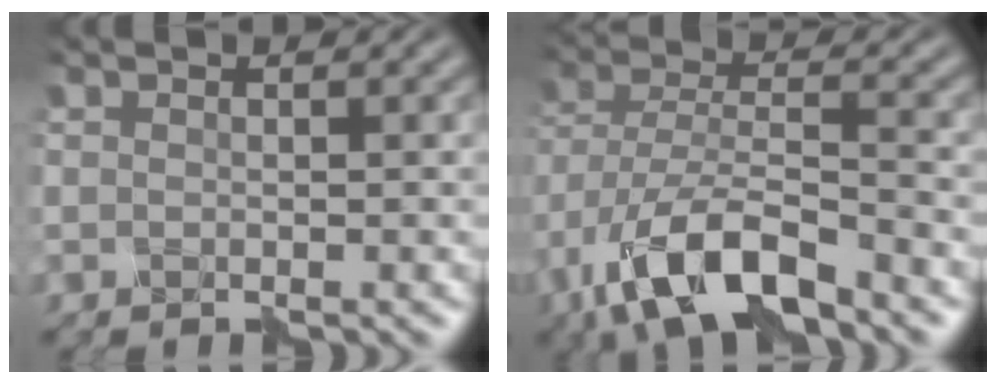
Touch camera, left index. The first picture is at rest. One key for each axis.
{"total": 9.6, "fx": -5.9, "fy": 3.5, "fz": 6.6, "tx": -0.132, "ty": 0.000, "tz": -0.110}